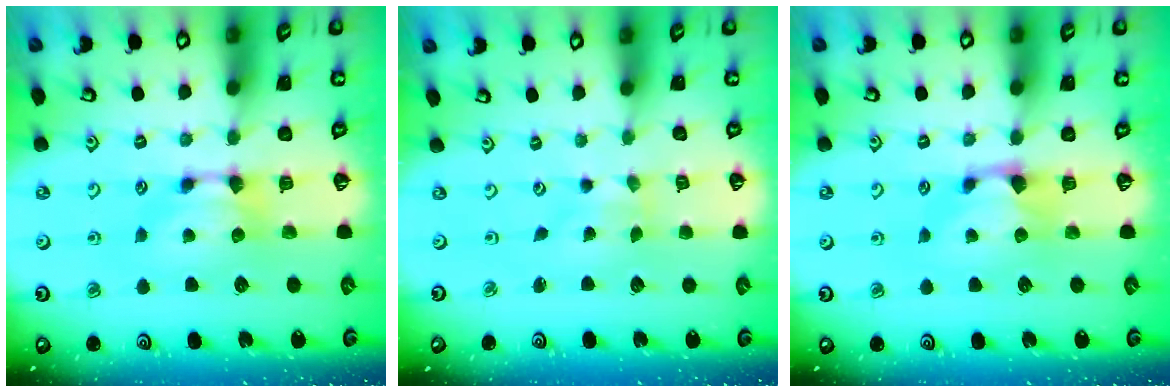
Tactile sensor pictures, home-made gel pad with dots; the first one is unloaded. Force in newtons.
{"total": 4.0, "press": 3.9, "slide": 0.6}
{"total": 0.9, "press": 0.5, "slide": 0.7}